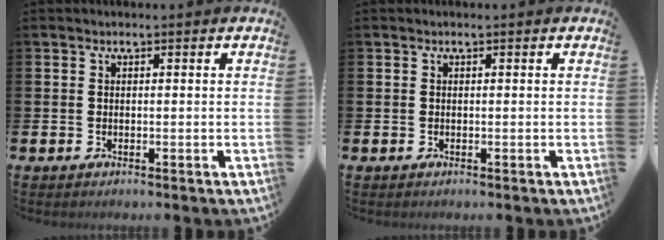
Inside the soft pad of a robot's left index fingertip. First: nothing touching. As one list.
[{"total": 0.0}]